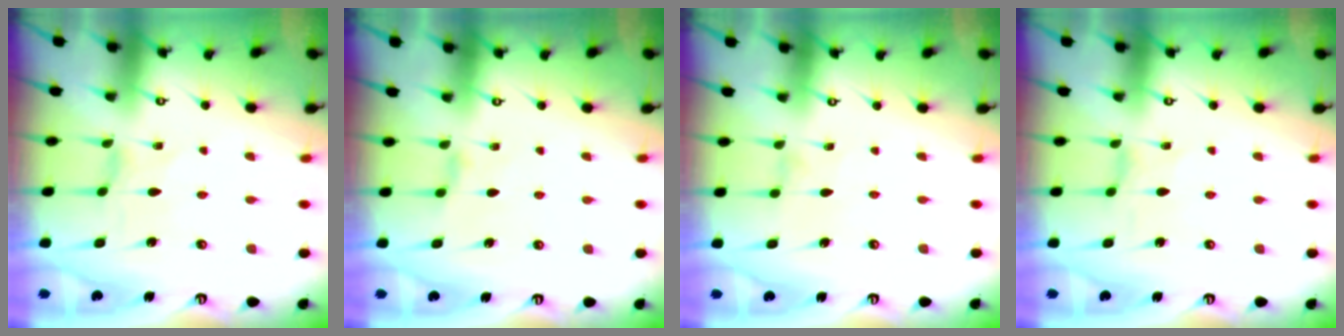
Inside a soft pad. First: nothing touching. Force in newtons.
{"total": 2.3, "press": 2.2, "slide": 0.5}
{"total": 0.0}
{"total": 0.8, "press": 0.7, "slide": 0.1}